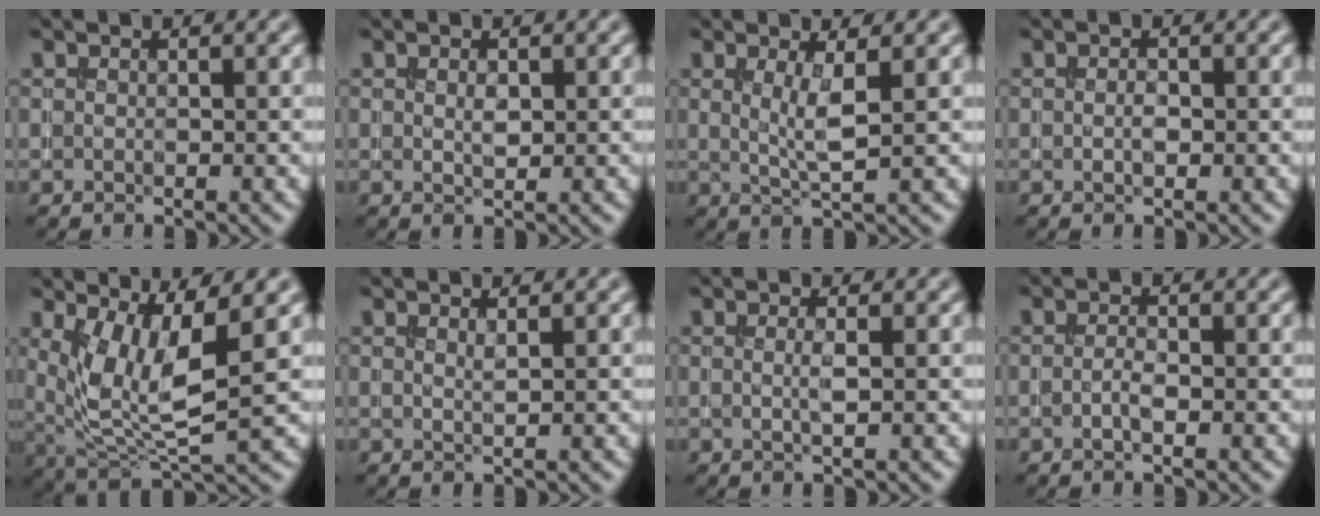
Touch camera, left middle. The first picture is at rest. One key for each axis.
{"total": 1.1, "fx": 0.3, "fy": 0.6, "fz": 0.9, "tx": -0.018, "ty": -0.001, "tz": 0.007}
{"total": 2.7, "fx": 0.7, "fy": 0.5, "fz": 2.6, "tx": -0.047, "ty": -0.006, "tz": 0.013}
{"total": 1.1, "fx": -0.1, "fy": 0.6, "fz": 1.0, "tx": -0.020, "ty": -0.001, "tz": -0.002}
{"total": 6.7, "fx": 1.8, "fy": 2.4, "fz": 6.0, "tx": -0.127, "ty": -0.018, "tz": 0.043}
{"total": 0.6, "fx": 0.4, "fy": 0.1, "fz": 0.4, "tx": -0.007, "ty": -0.004, "tz": 0.008}
{"total": 1.2, "fx": 0.0, "fy": 0.2, "fz": 1.1, "tx": -0.023, "ty": -0.001, "tz": -0.001}
{"total": 1.3, "fx": -0.4, "fy": 0.4, "fz": 1.2, "tx": -0.024, "ty": -0.001, "tz": -0.010}